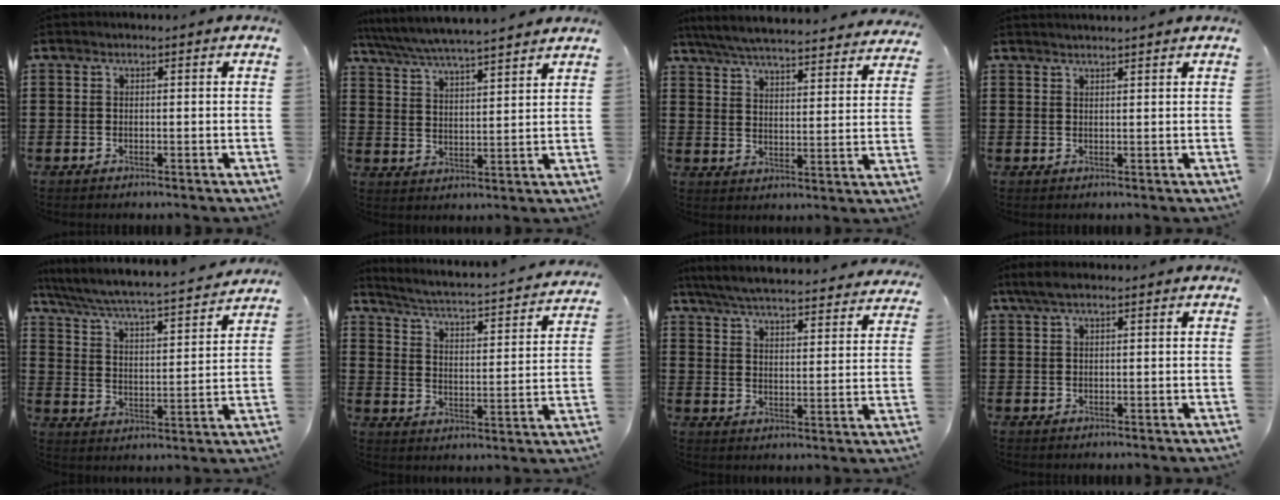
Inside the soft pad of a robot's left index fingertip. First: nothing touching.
{"total": 5.4, "force": [5.1, -0.2, 1.6], "torque": [-0.053, -0.031, 0.087]}
{"total": 5.9, "force": [5.7, -0.2, 1.7], "torque": [-0.059, -0.041, 0.097]}
{"total": 1.1, "force": [1.1, -0.1, 0.2], "torque": [-0.005, -0.001, 0.021]}
{"total": 4.7, "force": [4.3, 0.0, 1.7], "torque": [-0.057, -0.039, 0.062]}
{"total": 2.7, "force": [2.5, -0.3, 1.1], "torque": [-0.041, -0.034, 0.030]}
{"total": 5.8, "force": [5.6, -0.3, 1.6], "torque": [-0.058, -0.042, 0.095]}
{"total": 2.7, "force": [1.5, 0.6, 2.2], "torque": [-0.044, 0.004, 0.026]}